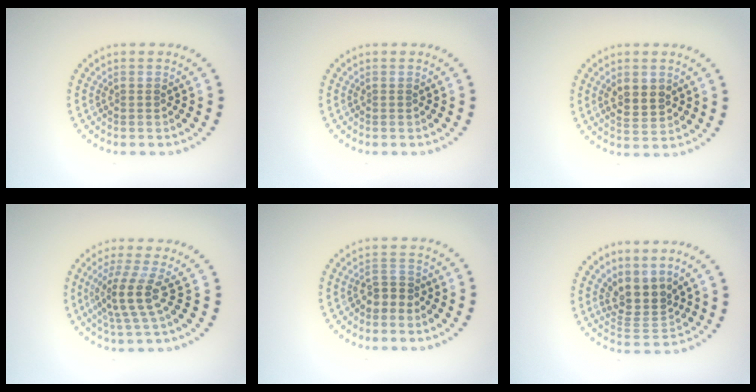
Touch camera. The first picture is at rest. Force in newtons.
{"total": 0.0}
{"total": 3.0, "press": 3.0, "slide": 0.1}
{"total": 3.6, "press": 2.7, "slide": 2.4}
{"total": 1.8, "press": 1.6, "slide": 0.9}
{"total": 3.3, "press": 2.5, "slide": 2.1}